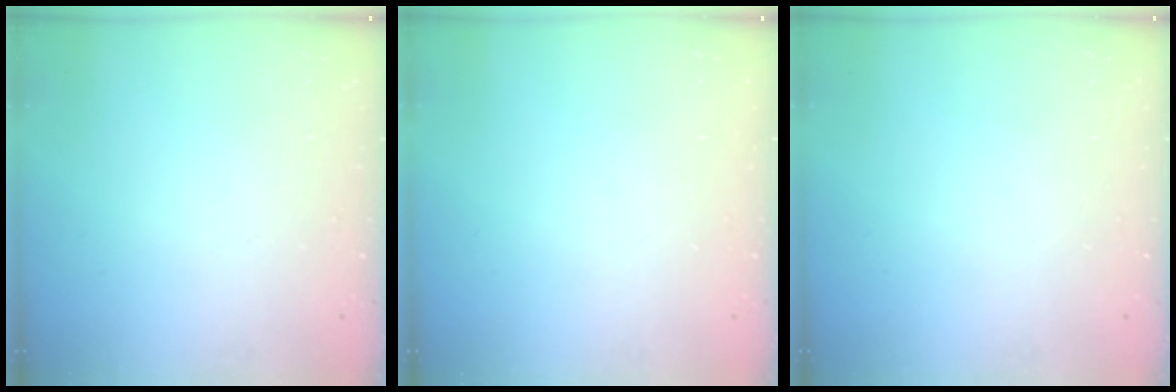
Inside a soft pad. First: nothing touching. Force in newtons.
{"total": 0.0}
{"total": 0.0}